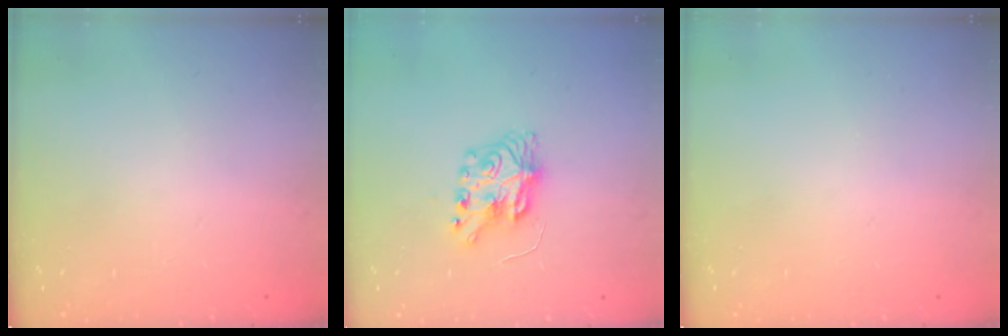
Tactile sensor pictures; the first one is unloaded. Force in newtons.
{"total": 7.9, "press": 7.9, "slide": 0.2}
{"total": 0.0}